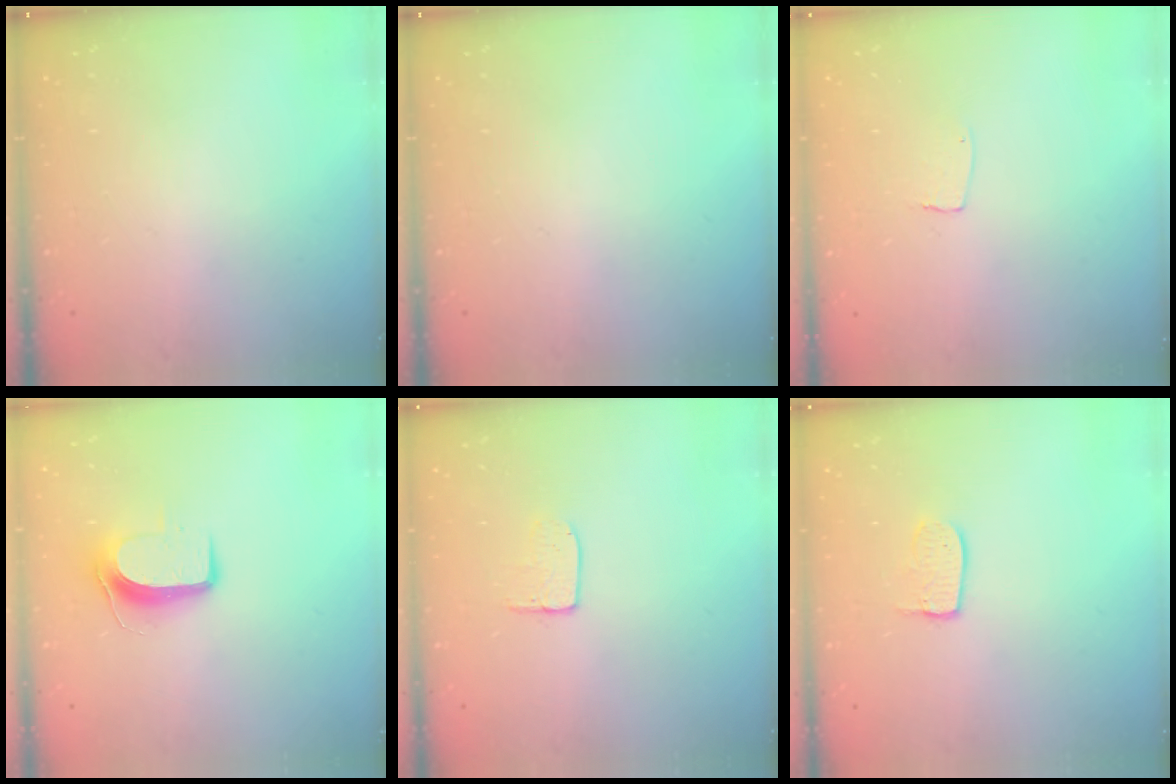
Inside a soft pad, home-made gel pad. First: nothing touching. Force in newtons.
{"total": 0.0}
{"total": 2.6, "press": 2.6, "slide": 0.1}
{"total": 9.3, "press": 9.3, "slide": 1.1}
{"total": 6.1, "press": 6.1, "slide": 0.4}
{"total": 5.5, "press": 5.5, "slide": 0.4}